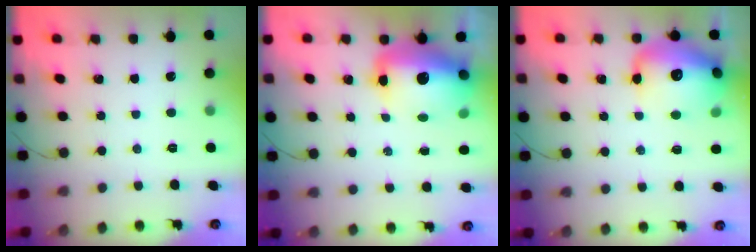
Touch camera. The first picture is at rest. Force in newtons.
{"total": 16.5, "press": 16.0, "slide": 4.3}
{"total": 19.7, "press": 19.6, "slide": 2.8}